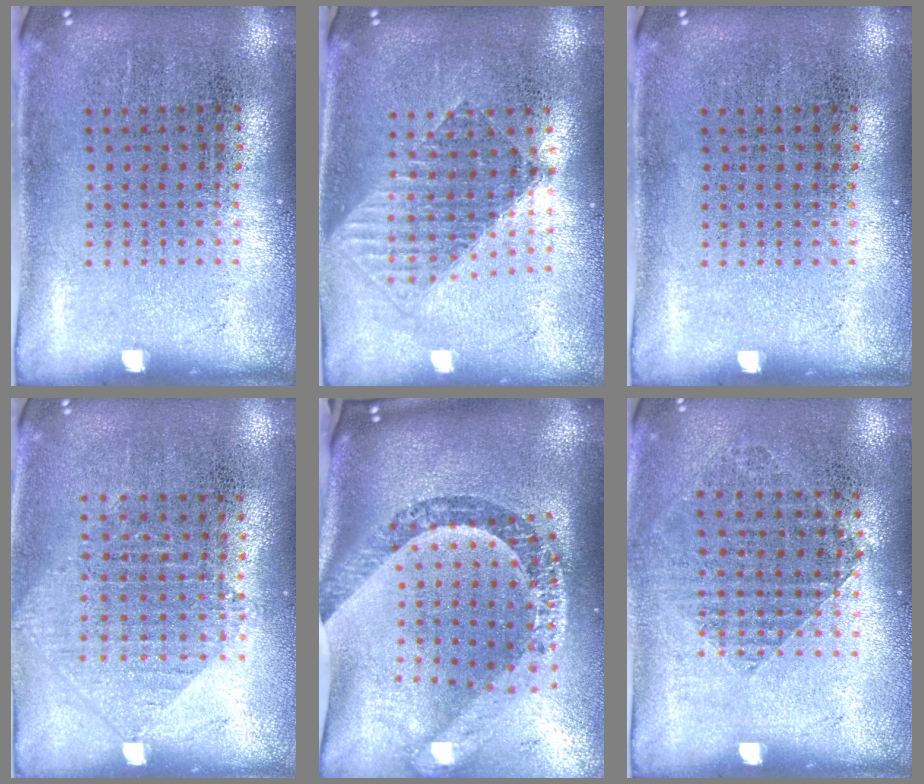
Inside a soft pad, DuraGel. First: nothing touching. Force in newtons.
{"total": 1.5, "press": 1.3, "slide": 0.8}
{"total": 0.0}
{"total": 0.9, "press": 0.9, "slide": 0.2}
{"total": 3.6, "press": 2.6, "slide": 2.6}
{"total": 0.9, "press": 0.8, "slide": 0.3}